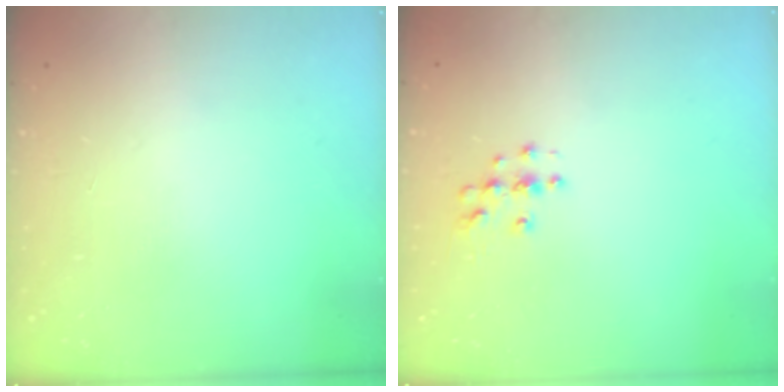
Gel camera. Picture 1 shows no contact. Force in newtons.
{"total": 3.8, "press": 3.8, "slide": 0.2}